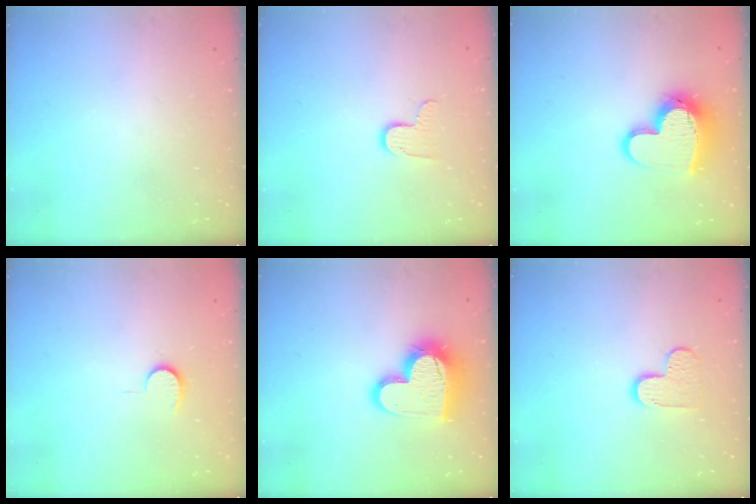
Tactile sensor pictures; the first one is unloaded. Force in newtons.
{"total": 6.9, "press": 6.8, "slide": 0.6}
{"total": 15.5, "press": 15.4, "slide": 1.6}
{"total": 6.3, "press": 6.3, "slide": 0.5}
{"total": 16.6, "press": 16.5, "slide": 1.3}
{"total": 7.4, "press": 7.4, "slide": 0.5}